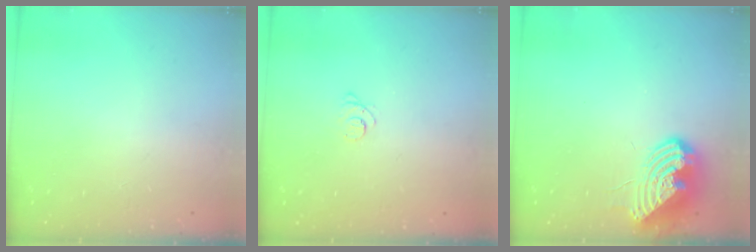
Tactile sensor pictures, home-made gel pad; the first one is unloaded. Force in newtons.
{"total": 2.3, "press": 2.3, "slide": 0.3}
{"total": 12.6, "press": 12.5, "slide": 1.6}